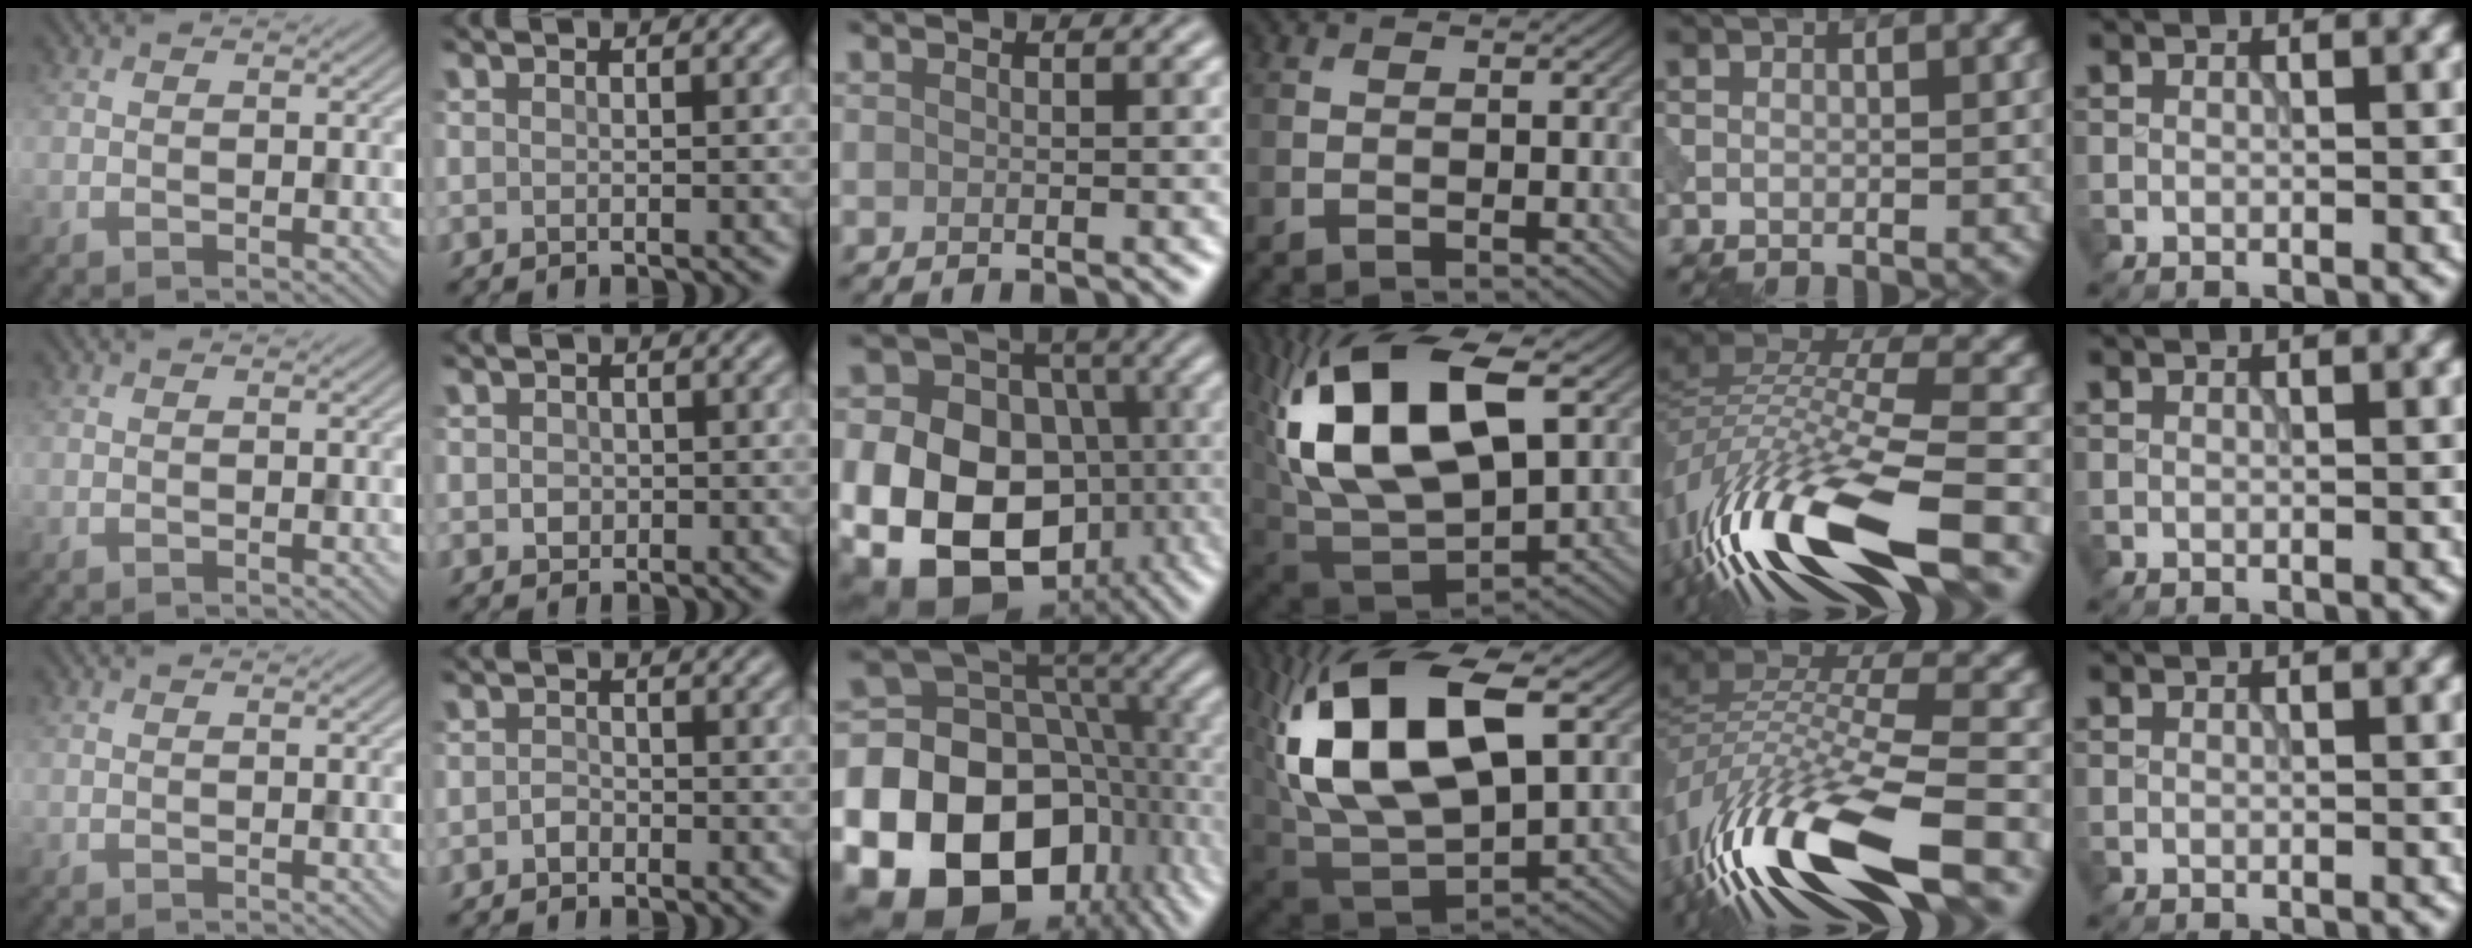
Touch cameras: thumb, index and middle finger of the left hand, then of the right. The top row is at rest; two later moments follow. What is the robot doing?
{"motion": "extract", "object": "peg toy"}